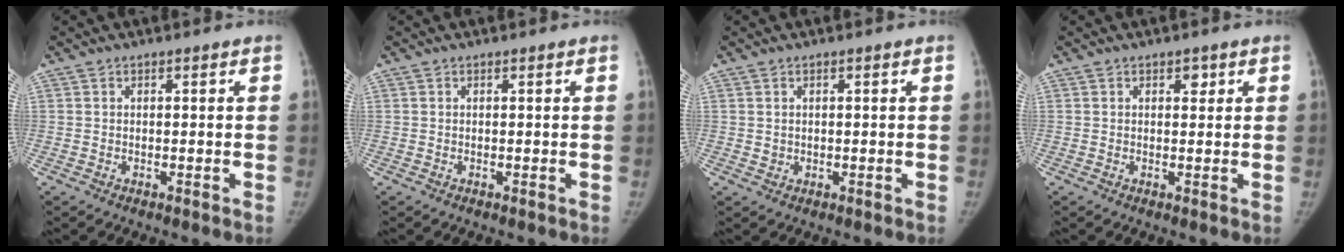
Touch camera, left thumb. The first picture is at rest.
{"total": 0.0}
{"total": 0.8, "force": [0.2, 0.8, 0.2], "torque": [0.002, 0.000, 0.005]}
{"total": 1.6, "force": [0.8, 1.0, 0.9], "torque": [0.001, -0.001, 0.010]}